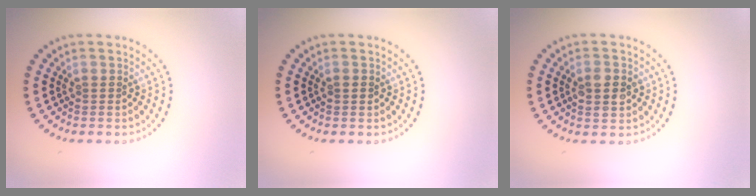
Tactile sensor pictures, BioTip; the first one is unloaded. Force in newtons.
{"total": 0.9, "press": 0.9, "slide": 0.1}
{"total": 2.8, "press": 2.8, "slide": 0.2}